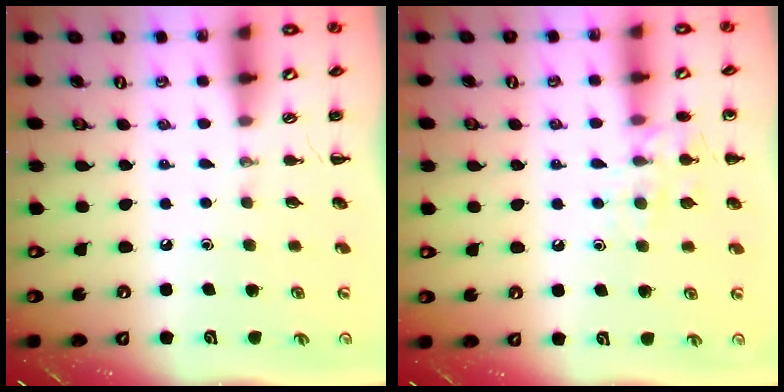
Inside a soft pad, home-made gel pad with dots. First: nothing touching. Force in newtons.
{"total": 10.0, "press": 9.9, "slide": 1.0}